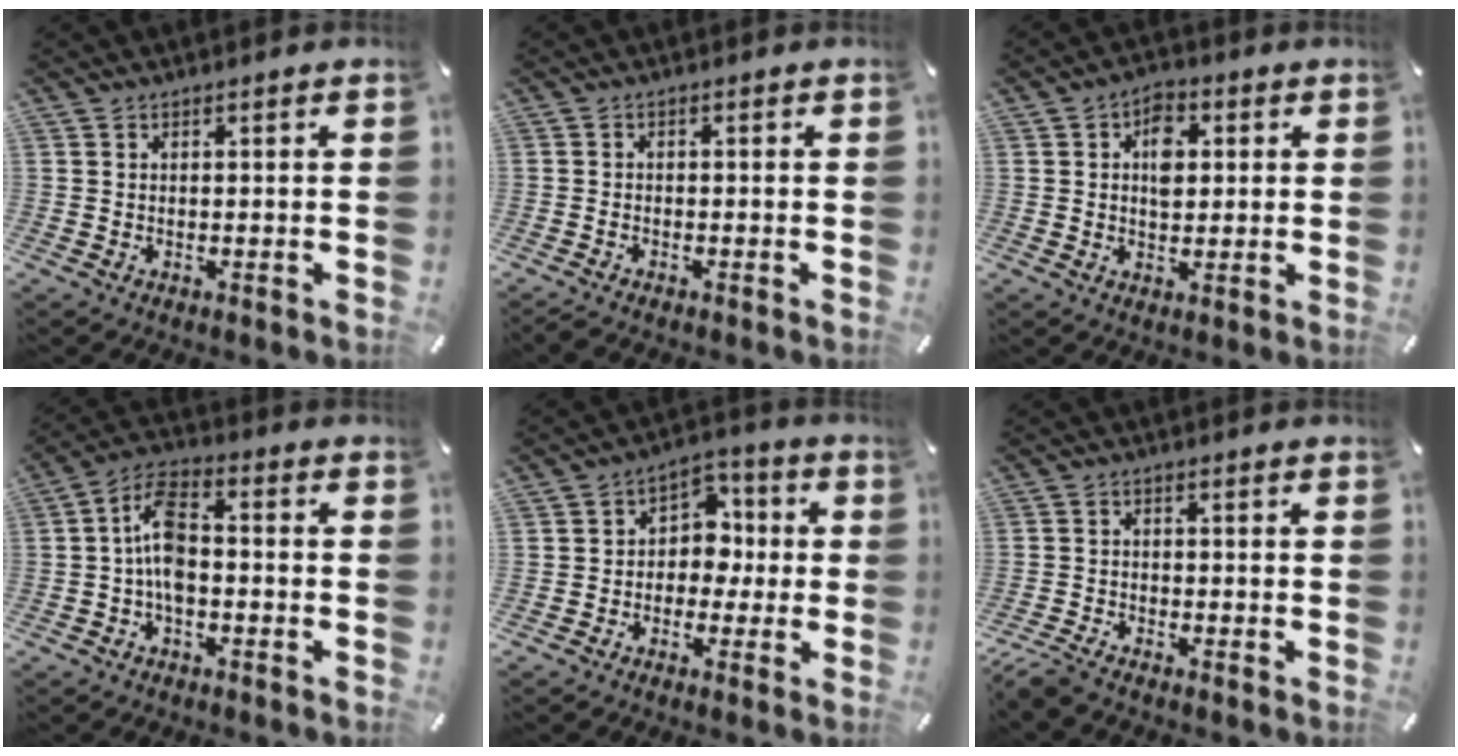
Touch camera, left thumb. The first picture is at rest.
{"total": 1.5, "force": [-1.3, 0.5, 0.6], "torque": [-0.012, 0.004, -0.024]}
{"total": 6.6, "force": [1.2, 4.6, 4.5], "torque": [-0.051, -0.004, 0.014]}
{"total": 8.6, "force": [-2.0, 4.6, 7.0], "torque": [-0.143, 0.018, -0.036]}
{"total": 7.4, "force": [-1.3, 6.6, 3.2], "torque": [-0.043, 0.017, -0.027]}
{"total": 3.4, "force": [-3.2, 0.7, 1.1], "torque": [-0.038, 0.006, -0.067]}